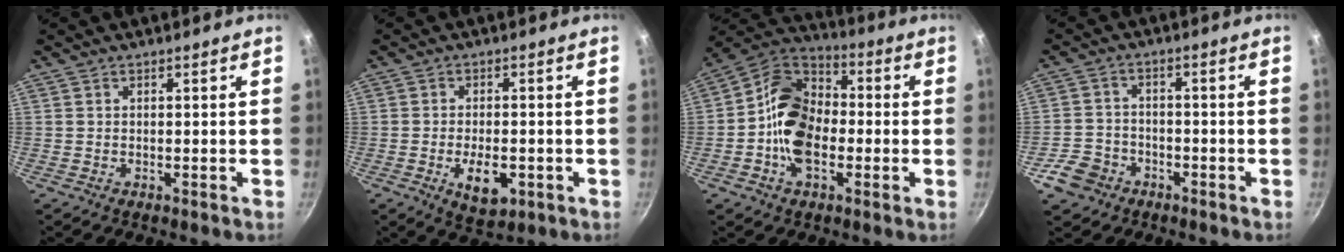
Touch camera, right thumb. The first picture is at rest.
{"total": 7.2, "force": [-2.2, 3.8, 5.7], "torque": [-0.077, 0.003, -0.025]}
{"total": 14.6, "force": [-1.8, 10.1, 10.5], "torque": [-0.154, 0.034, -0.054]}
{"total": 6.6, "force": [-3.6, 5.1, 2.0], "torque": [-0.026, 0.033, -0.065]}